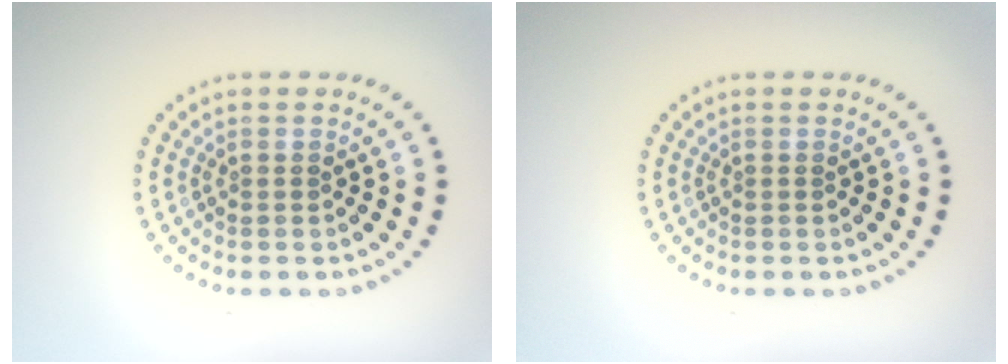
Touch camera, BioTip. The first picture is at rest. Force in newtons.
{"total": 0.0}